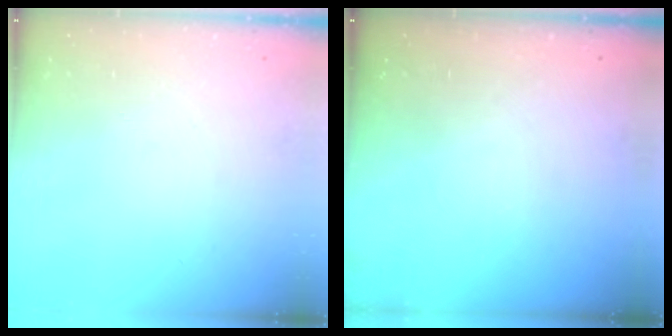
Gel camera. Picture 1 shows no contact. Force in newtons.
{"total": 0.0}